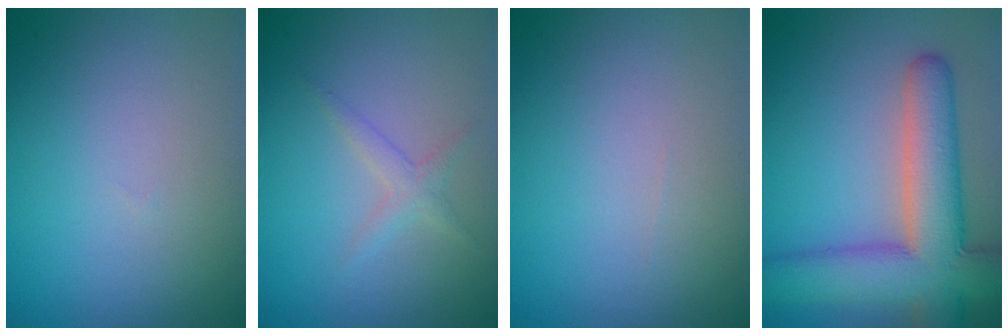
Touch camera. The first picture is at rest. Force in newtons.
{"total": 1.4, "press": 1.4, "slide": 0.0}
{"total": 0.0}
{"total": 9.7, "press": 9.7, "slide": 0.7}